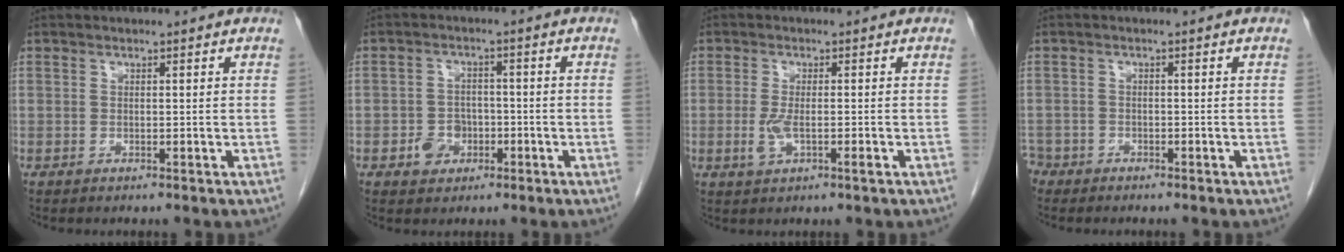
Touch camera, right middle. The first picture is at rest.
{"total": 4.1, "force": [-1.6, 3.3, 1.7], "torque": [-0.028, 0.007, -0.022]}
{"total": 3.6, "force": [-1.0, 0.8, 3.4], "torque": [-0.074, -0.005, -0.017]}
{"total": 3.1, "force": [-2.5, 1.7, 0.0], "torque": [-0.007, 0.002, -0.050]}